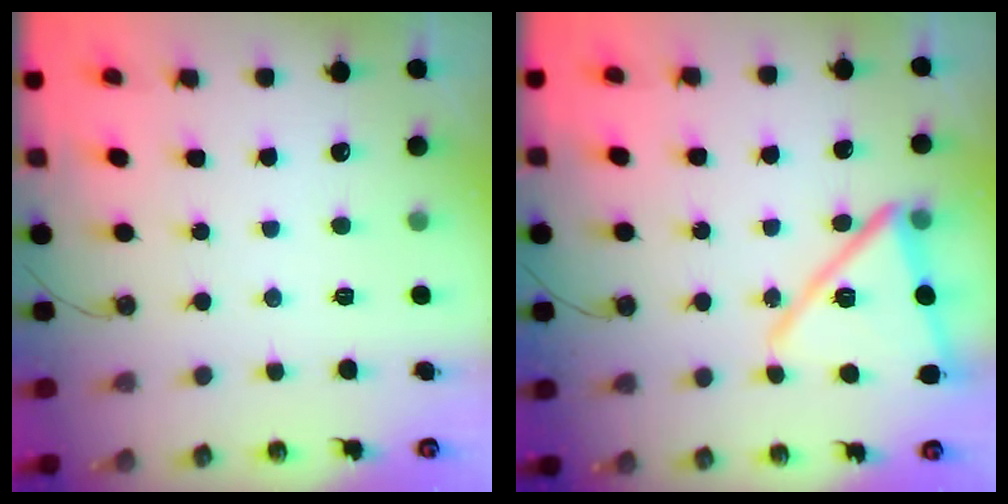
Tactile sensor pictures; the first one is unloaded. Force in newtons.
{"total": 16.0, "press": 15.9, "slide": 1.2}